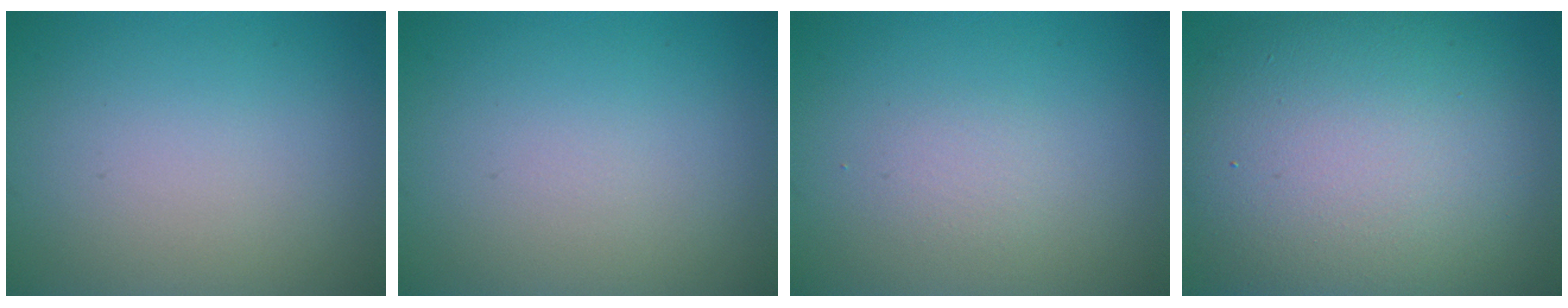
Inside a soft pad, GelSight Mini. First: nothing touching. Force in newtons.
{"total": 0.0}
{"total": 1.1, "press": 1.1, "slide": 0.1}
{"total": 14.0, "press": 14.0, "slide": 1.2}